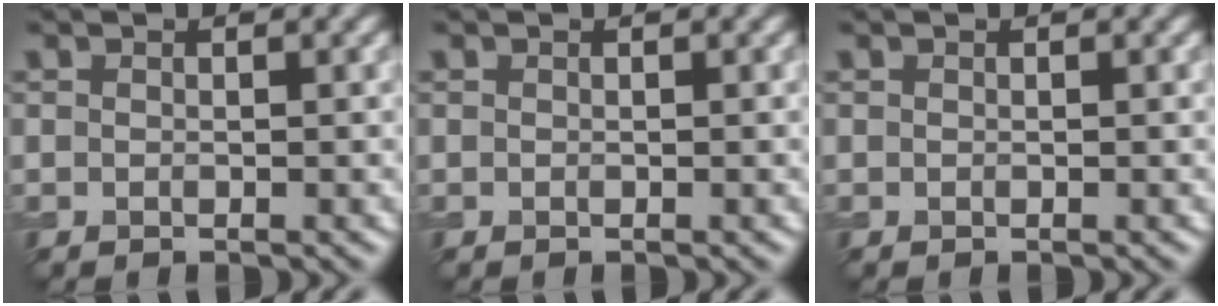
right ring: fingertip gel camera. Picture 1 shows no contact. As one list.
[{"total": 0.0}, {"total": 0.0}]